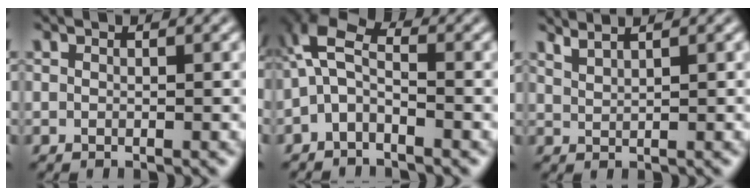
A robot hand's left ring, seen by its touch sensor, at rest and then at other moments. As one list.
[{"total": 3.8, "force": [-1.2, 2.0, 3.1], "torque": [-0.067, 0.016, -0.037]}, {"total": 2.2, "force": [2.0, 0.5, 0.9], "torque": [-0.003, 0.002, 0.031]}]